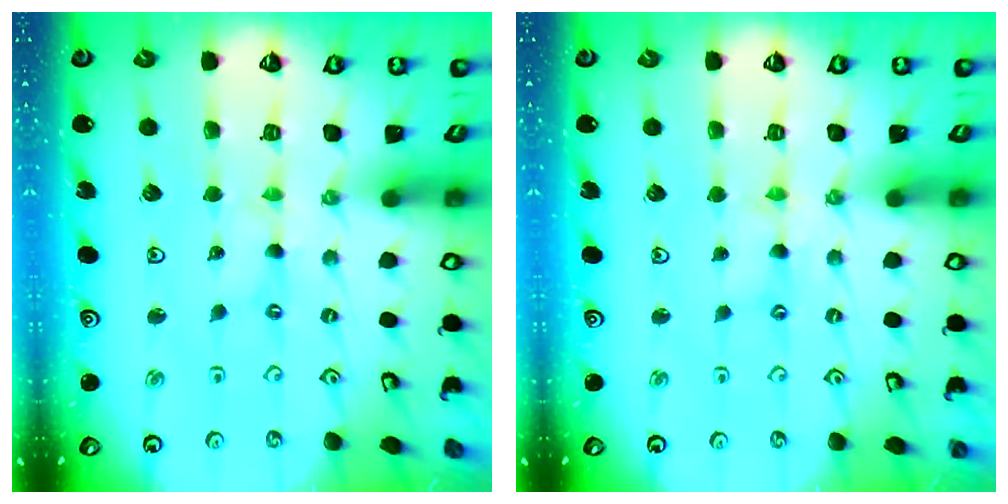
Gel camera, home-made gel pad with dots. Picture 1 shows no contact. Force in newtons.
{"total": 1.8, "press": 1.8, "slide": 0.3}